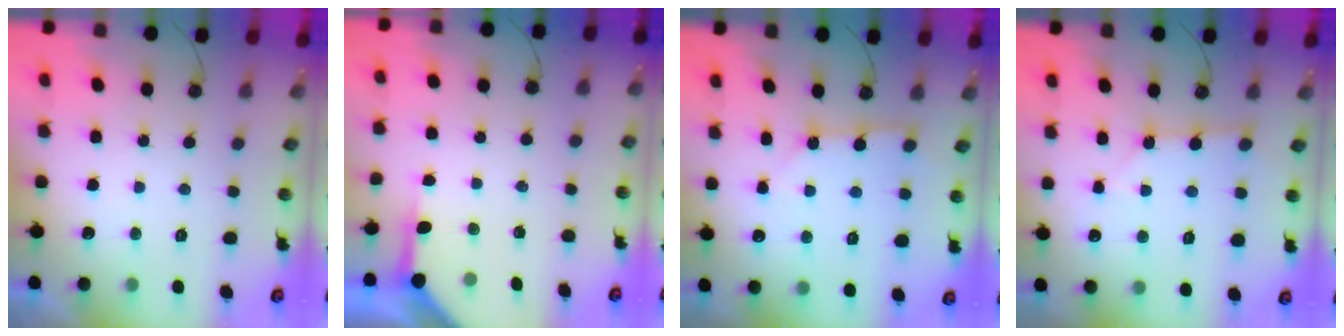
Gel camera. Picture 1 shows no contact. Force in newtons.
{"total": 6.5, "press": 6.5, "slide": 0.4}
{"total": 2.7, "press": 2.7, "slide": 0.3}
{"total": 2.7, "press": 2.7, "slide": 0.3}